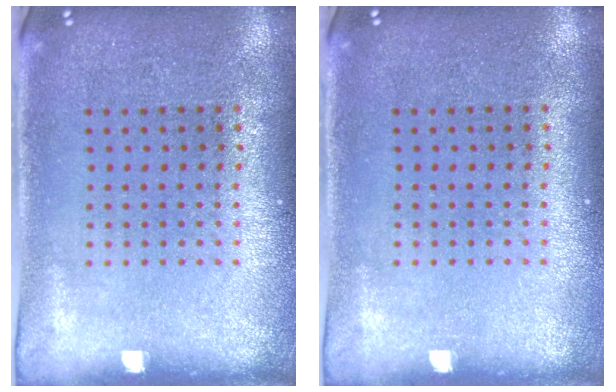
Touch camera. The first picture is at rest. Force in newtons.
{"total": 0.0}